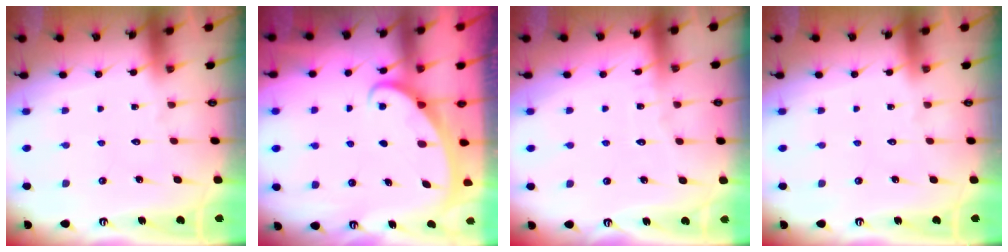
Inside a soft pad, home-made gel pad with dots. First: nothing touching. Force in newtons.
{"total": 2.2, "press": 2.2, "slide": 0.4}
{"total": 2.1, "press": 2.1, "slide": 0.1}
{"total": 0.0}